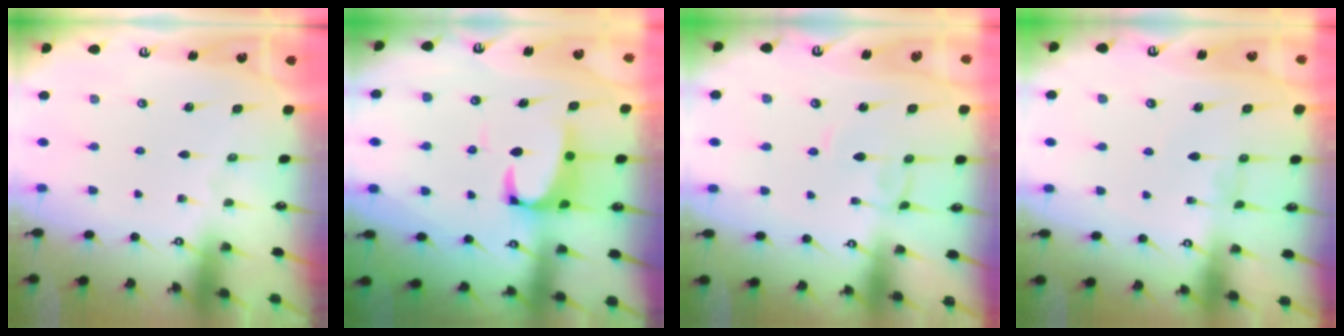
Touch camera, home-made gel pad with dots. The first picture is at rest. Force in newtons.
{"total": 3.6, "press": 3.5, "slide": 1.0}
{"total": 0.6, "press": 0.5, "slide": 0.3}
{"total": 0.7, "press": 0.4, "slide": 0.5}